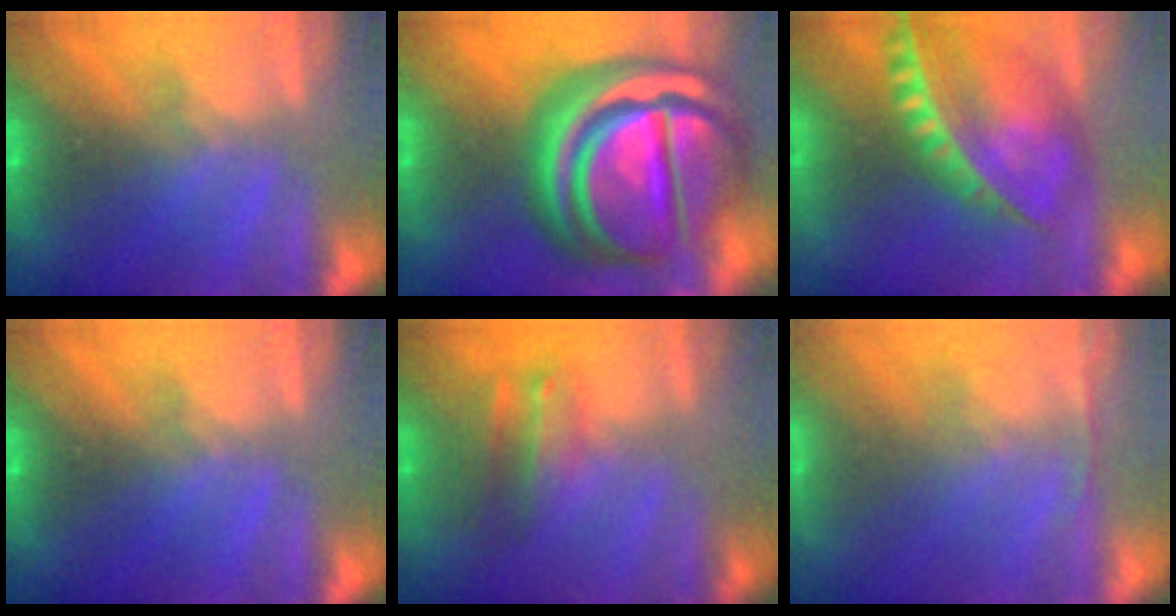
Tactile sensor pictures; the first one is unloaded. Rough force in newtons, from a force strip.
{"total": 7.4}
{"total": 13.7}
{"total": 0.0}
{"total": 2.6}
{"total": 1.2}